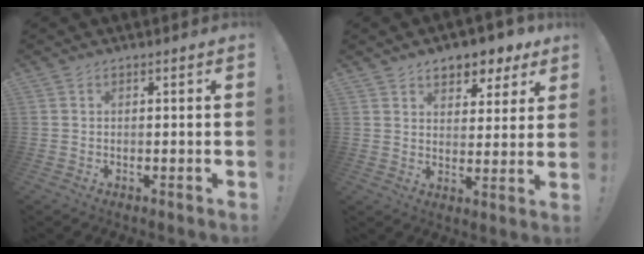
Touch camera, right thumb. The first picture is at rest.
{"total": 7.5, "force": [5.5, 4.3, 2.8], "torque": [-0.029, -0.042, 0.100]}